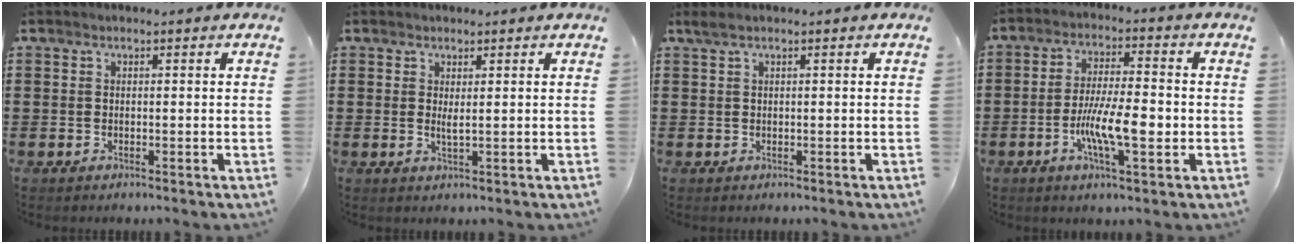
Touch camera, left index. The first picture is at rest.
{"total": 1.5, "force": [0.5, 0.0, 1.4], "torque": [-0.030, -0.003, 0.009]}
{"total": 0.8, "force": [0.2, 0.1, 0.7], "torque": [-0.014, 0.000, 0.005]}
{"total": 9.2, "force": [-2.2, 2.6, 8.6], "torque": [-0.169, -0.003, -0.043]}